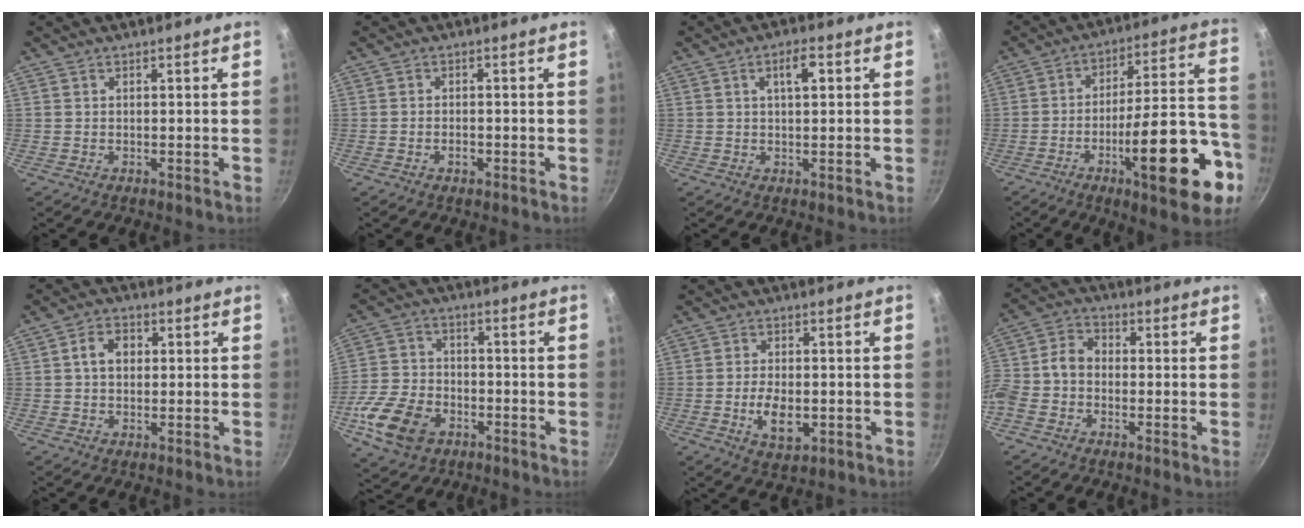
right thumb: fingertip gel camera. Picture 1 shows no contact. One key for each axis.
{"total": 2.0, "fx": -0.9, "fy": 1.2, "fz": 1.3, "tx": -0.022, "ty": 0.007, "tz": -0.016}
{"total": 4.4, "fx": 1.2, "fy": 1.6, "fz": 3.9, "tx": -0.061, "ty": 0.007, "tz": 0.016}
{"total": 23.4, "fx": -8.9, "fy": 6.6, "fz": 20.6, "tx": -0.259, "ty": 0.040, "tz": -0.131}
{"total": 5.1, "fx": 0.7, "fy": 3.8, "fz": 3.3, "tx": -0.037, "ty": 0.012, "tz": 0.005}
{"total": 13.0, "fx": -5.4, "fy": 8.9, "fz": 7.8, "tx": -0.144, "ty": 0.023, "tz": -0.106}
{"total": 7.0, "fx": -1.6, "fy": 3.9, "fz": 5.7, "tx": -0.097, "ty": 0.002, "tz": -0.022}
{"total": 8.2, "fx": -2.3, "fy": 6.0, "fz": 5.1, "tx": -0.106, "ty": 0.043, "tz": -0.063}